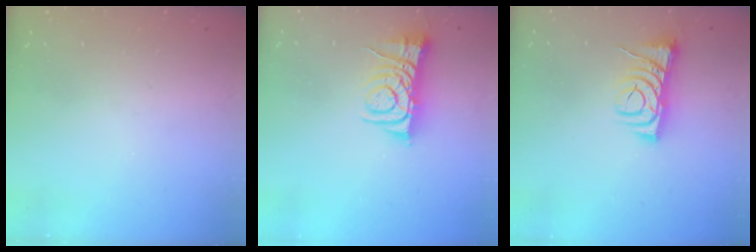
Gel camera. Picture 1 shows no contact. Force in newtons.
{"total": 7.0, "press": 7.0, "slide": 0.9}
{"total": 9.8, "press": 9.7, "slide": 1.1}